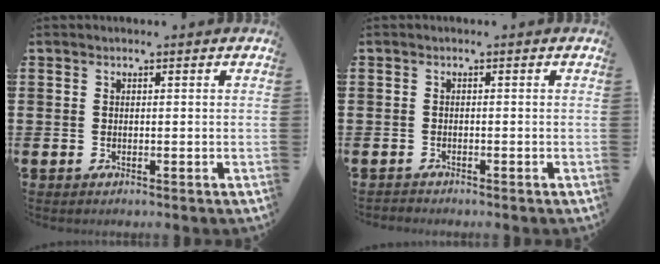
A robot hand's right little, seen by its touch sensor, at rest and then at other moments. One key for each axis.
{"total": 0.5, "fx": -0.5, "fy": 0.1, "fz": -0.1, "tx": -0.001, "ty": -0.002, "tz": -0.011}